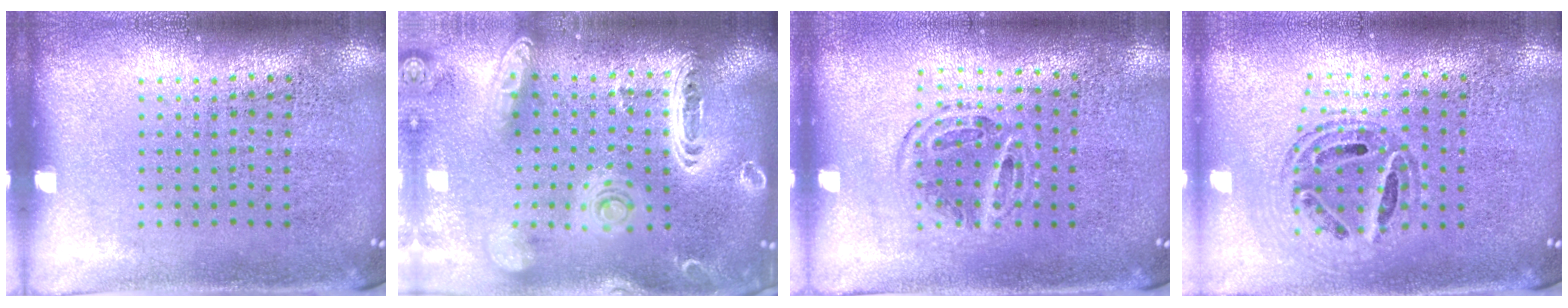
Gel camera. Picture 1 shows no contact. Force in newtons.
{"total": 3.4, "press": 2.8, "slide": 1.9}
{"total": 1.0, "press": 1.0, "slide": 0.4}
{"total": 0.9, "press": 0.9, "slide": 0.1}